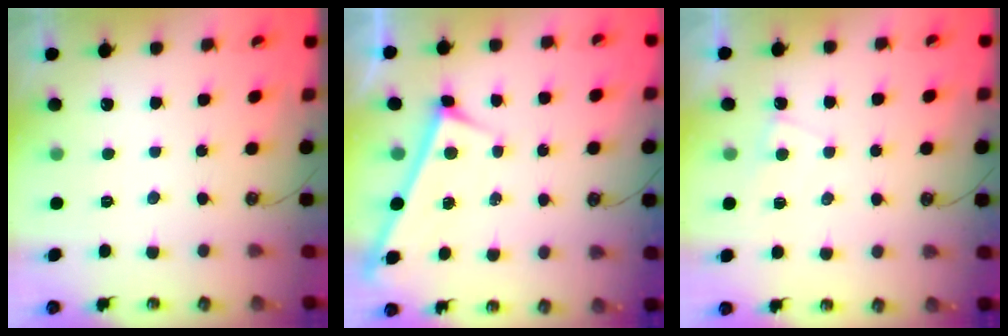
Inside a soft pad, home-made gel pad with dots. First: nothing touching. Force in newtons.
{"total": 3.3, "press": 3.3, "slide": 0.3}
{"total": 1.0, "press": 0.9, "slide": 0.4}